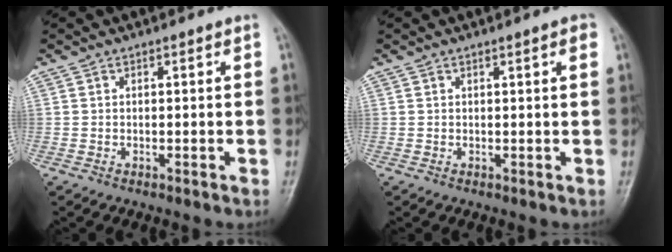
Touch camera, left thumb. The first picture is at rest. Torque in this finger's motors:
{"motor_torque": [-0.10, -0.02, 0.01, -0.01, 0.01]}